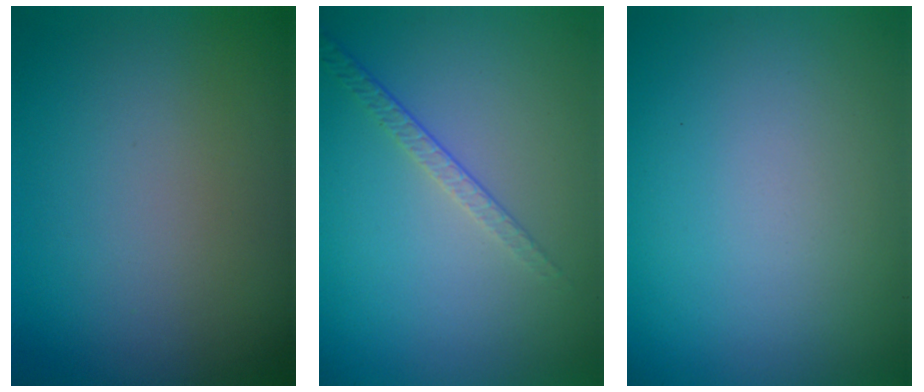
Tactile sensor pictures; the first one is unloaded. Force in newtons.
{"total": 1.6, "press": 1.0, "slide": 1.3}
{"total": 0.0}